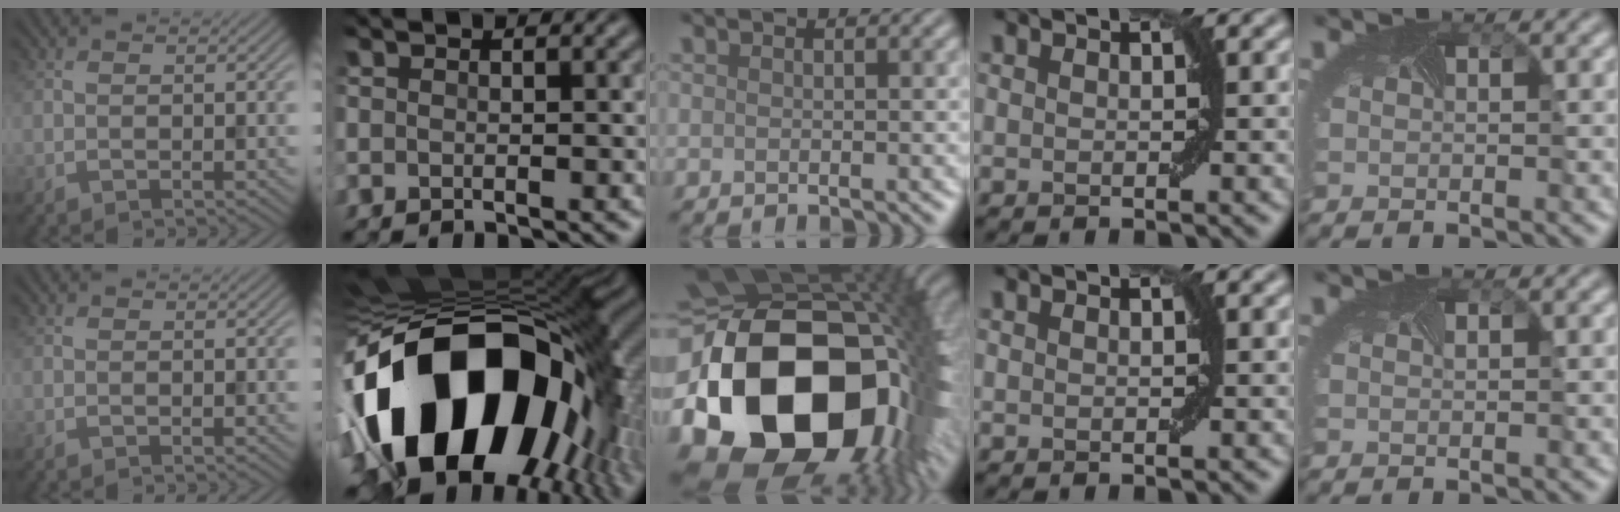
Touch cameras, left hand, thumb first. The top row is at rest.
{"index": {"total": 20.6, "force": [-5.7, 12.6, 15.2], "torque": [-0.296, -0.047, -0.070]}, "middle": {"total": 21.3, "force": [-4.0, 15.3, 14.3], "torque": [-0.288, -0.077, -0.018]}}